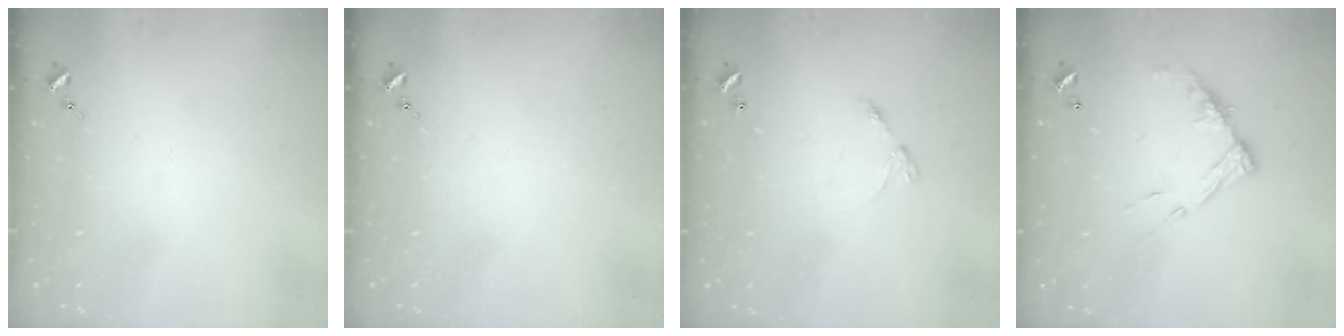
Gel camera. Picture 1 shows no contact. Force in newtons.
{"total": 0.0}
{"total": 4.7, "press": 4.7, "slide": 0.4}
{"total": 12.1, "press": 12.1, "slide": 1.1}